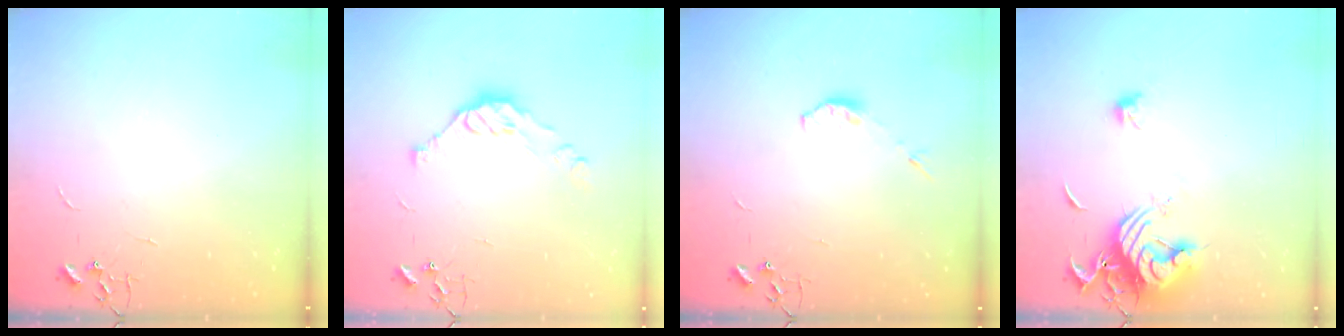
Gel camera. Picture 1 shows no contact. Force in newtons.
{"total": 10.5, "press": 10.4, "slide": 0.6}
{"total": 3.9, "press": 3.9, "slide": 0.7}
{"total": 12.8, "press": 12.8, "slide": 1.0}